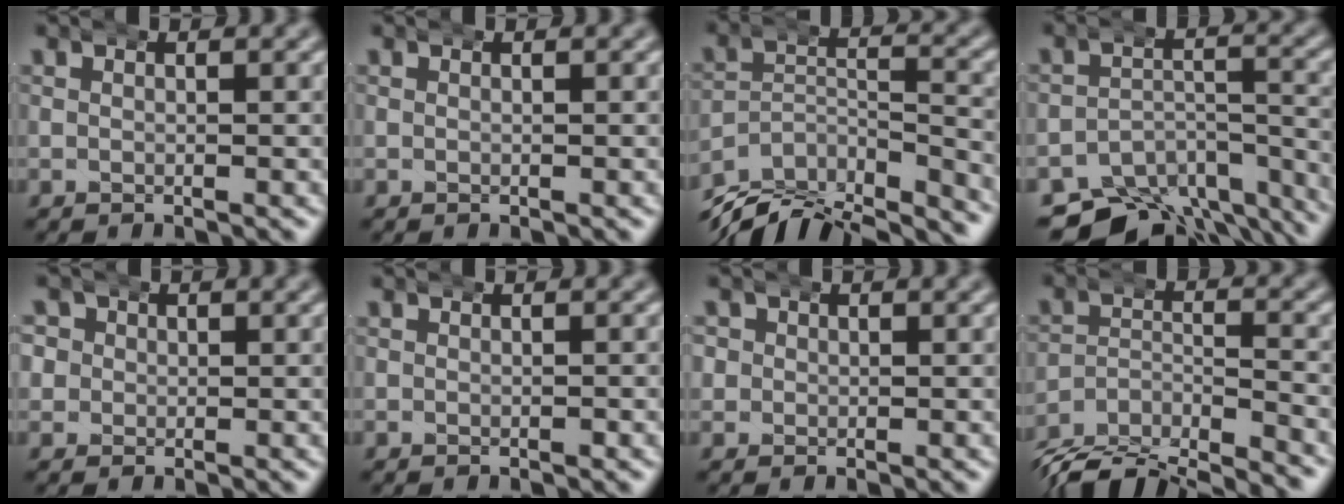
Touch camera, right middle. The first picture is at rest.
{"total": 0.0}
{"total": 12.3, "force": [-8.9, 6.2, 5.9], "torque": [-0.099, -0.036, -0.134]}
{"total": 10.3, "force": [-8.3, 4.5, 4.0], "torque": [-0.052, -0.022, -0.132]}
{"total": 3.0, "force": [0.3, 2.9, 0.9], "torque": [-0.033, -0.005, 0.004]}
{"total": 0.0}
{"total": 1.9, "force": [0.1, 1.9, 0.5], "torque": [-0.019, -0.002, 0.002]}
{"total": 7.7, "force": [-6.6, 2.7, 3.0], "torque": [-0.039, -0.012, -0.119]}